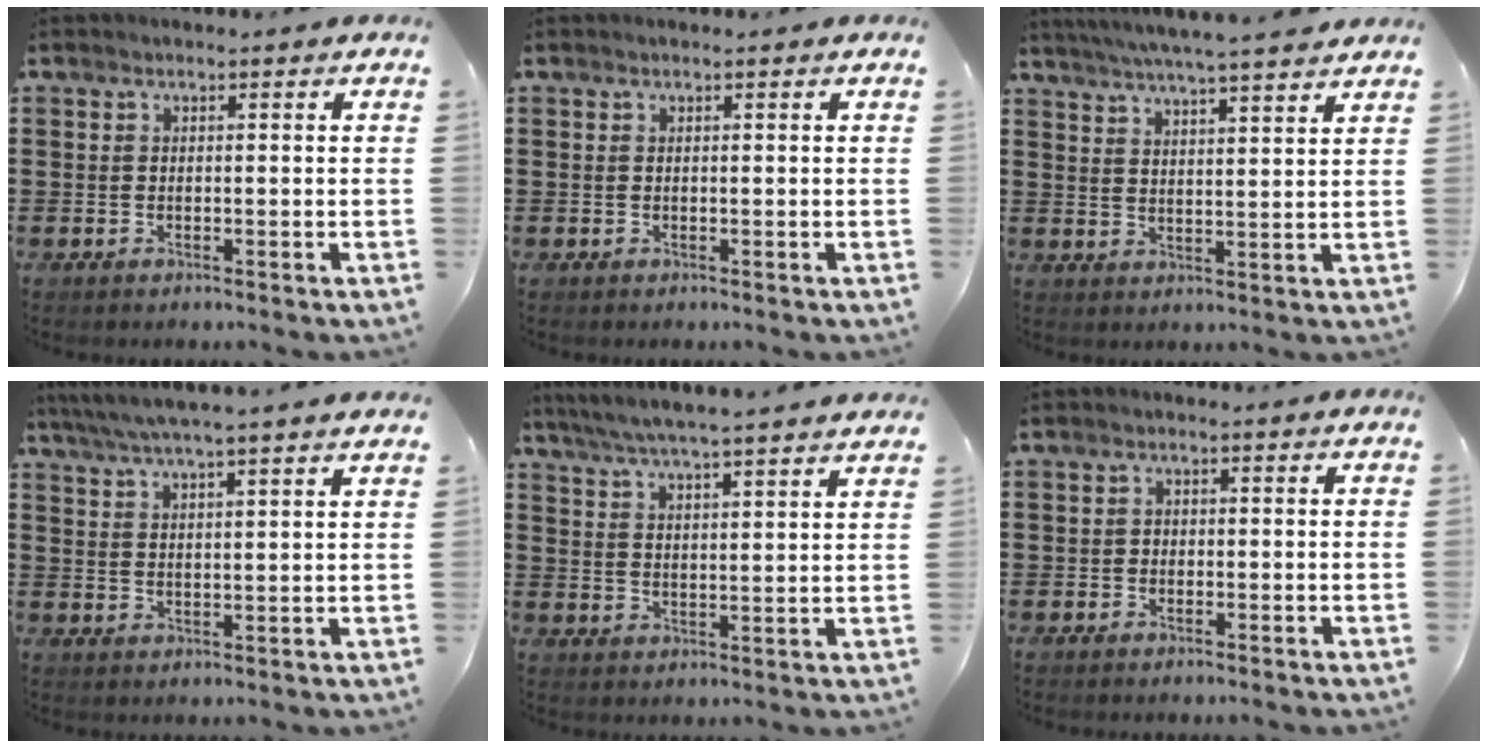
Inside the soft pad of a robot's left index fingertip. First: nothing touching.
{"total": 0.0}
{"total": 5.2, "force": [4.9, -0.5, 1.9], "torque": [-0.054, -0.022, 0.085]}
{"total": 4.6, "force": [4.2, -0.6, 1.8], "torque": [-0.049, -0.019, 0.073]}
{"total": 5.3, "force": [4.9, -0.7, 1.7], "torque": [-0.052, -0.031, 0.084]}
{"total": 0.8, "force": [-0.2, 0.7, 0.3], "torque": [-0.009, 0.002, -0.006]}